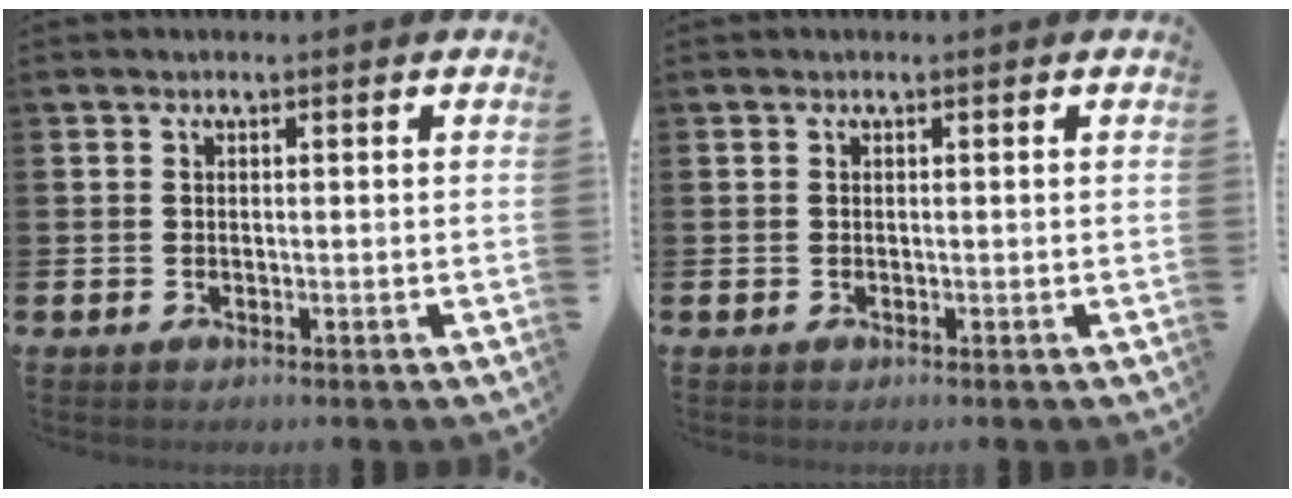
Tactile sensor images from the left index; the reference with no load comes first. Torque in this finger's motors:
{"motor_torque": [0.00, 0.00, 0.00, 0.01]}